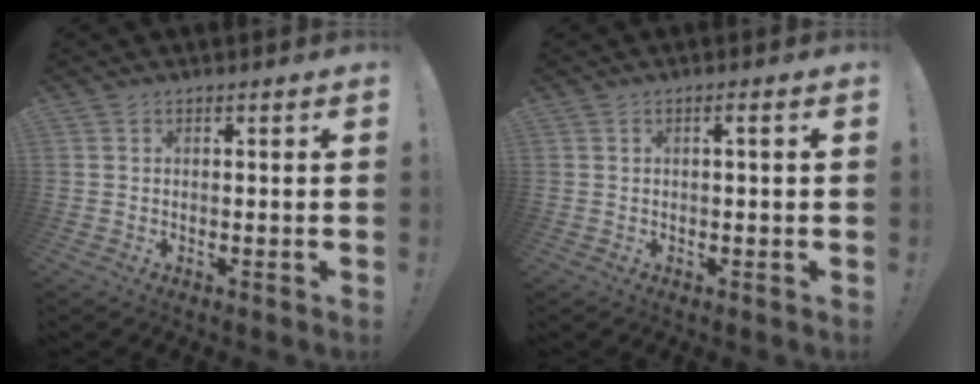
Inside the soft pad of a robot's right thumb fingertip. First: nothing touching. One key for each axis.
{"total": 1.5, "fx": -0.3, "fy": -0.3, "fz": 1.4, "tx": -0.026, "ty": 0.003, "tz": -0.008}